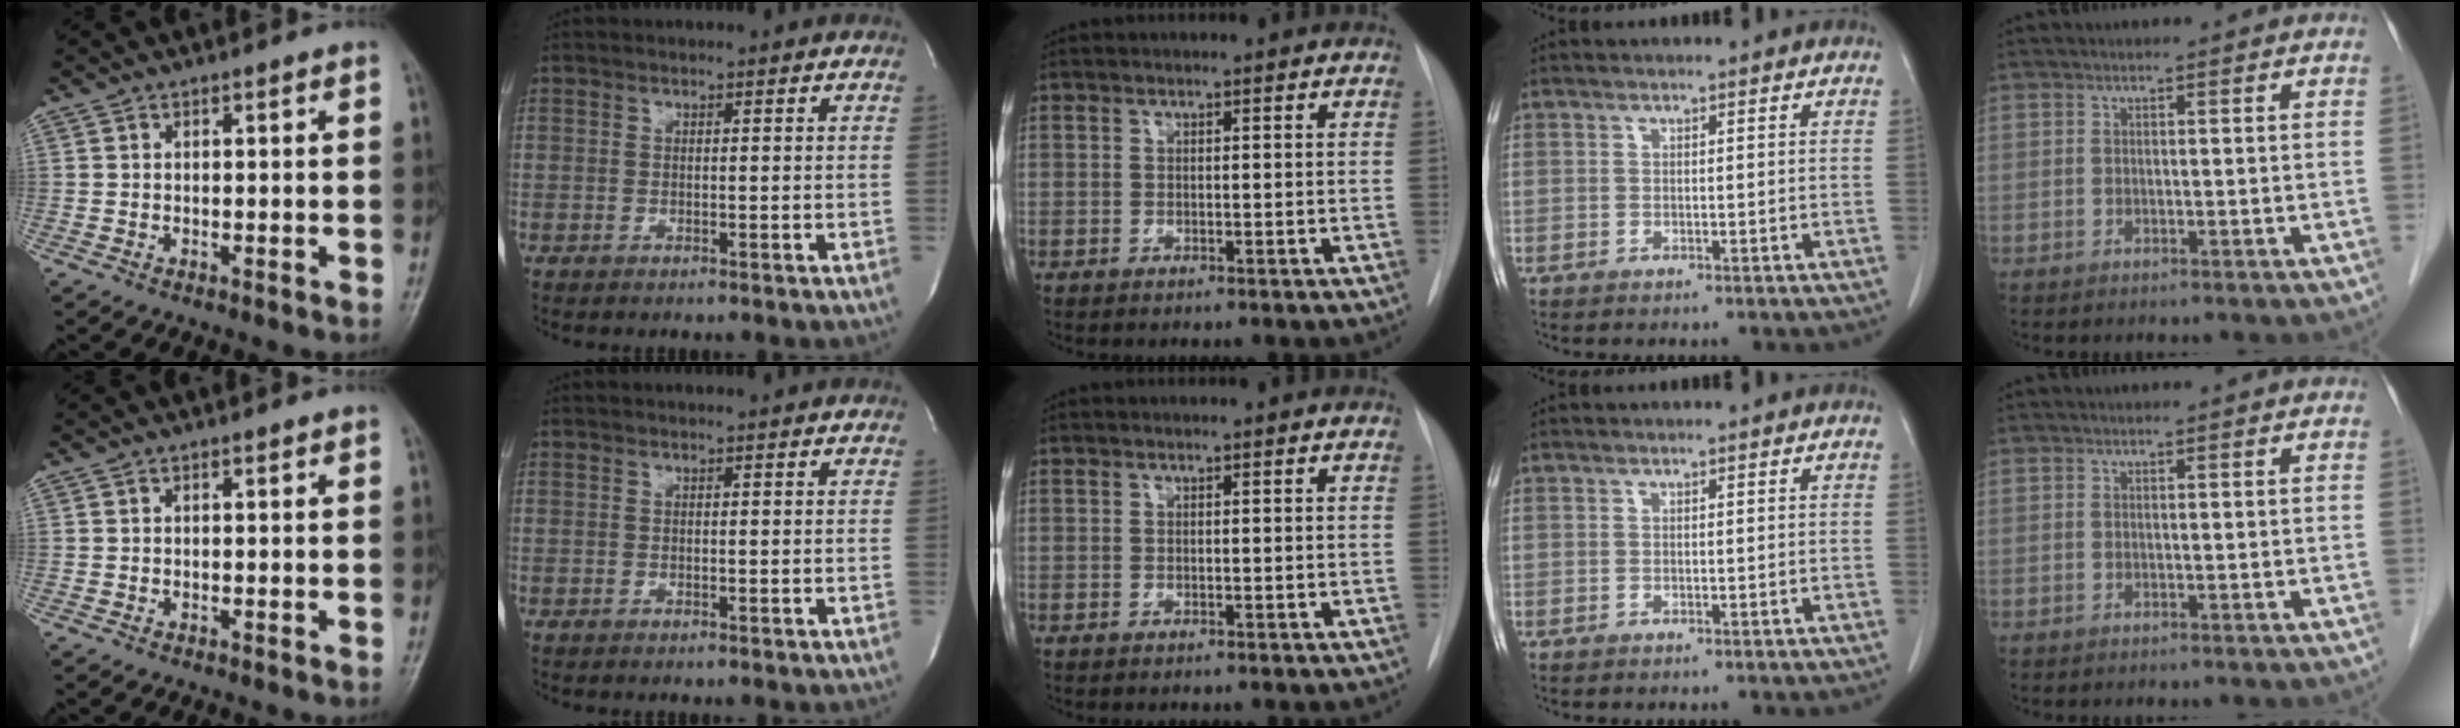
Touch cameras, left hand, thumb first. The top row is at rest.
{}